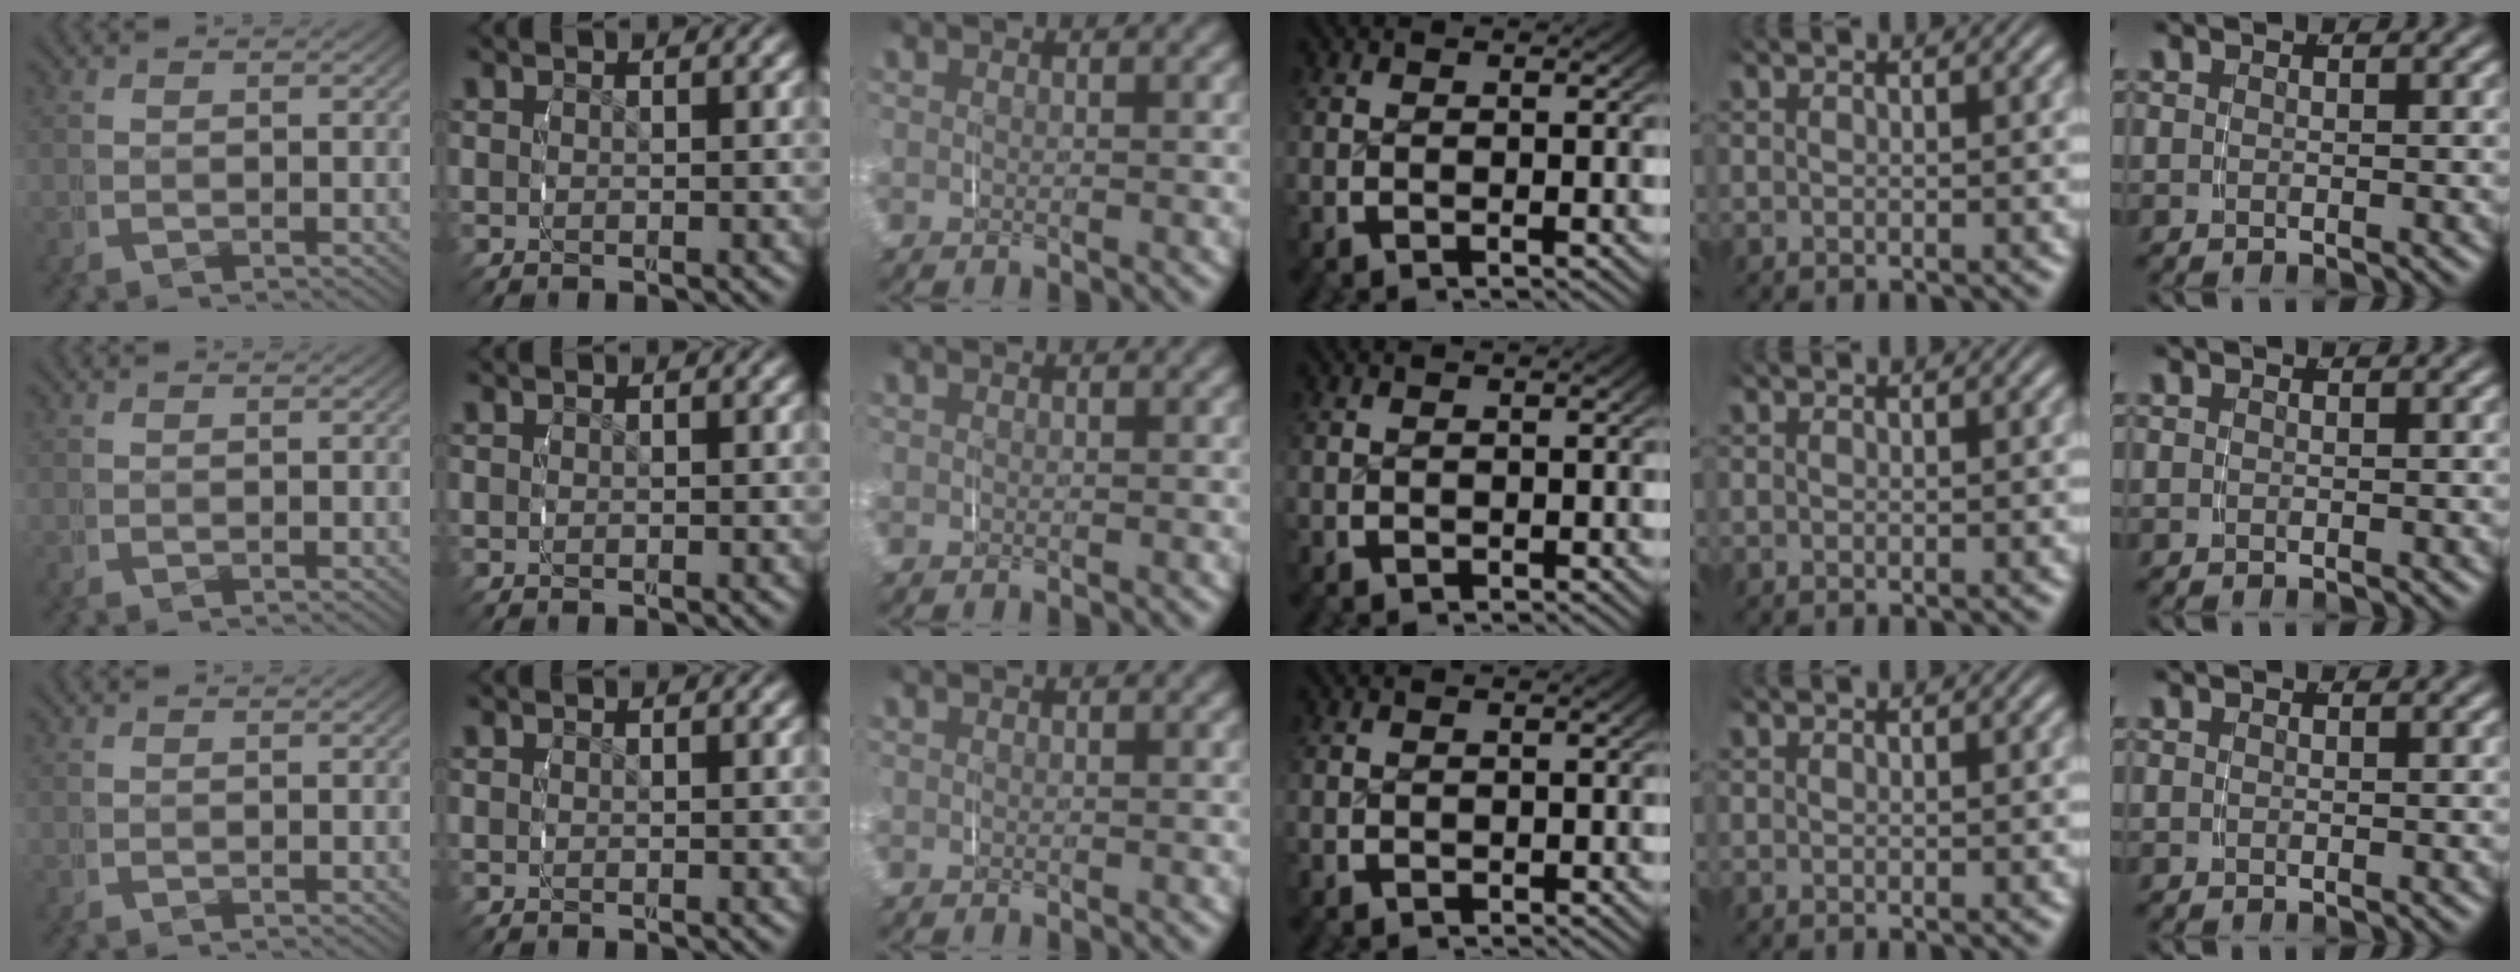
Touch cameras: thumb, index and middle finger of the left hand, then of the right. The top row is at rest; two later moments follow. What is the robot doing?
{"motion": "grasp_and_lifting", "object": "fork"}